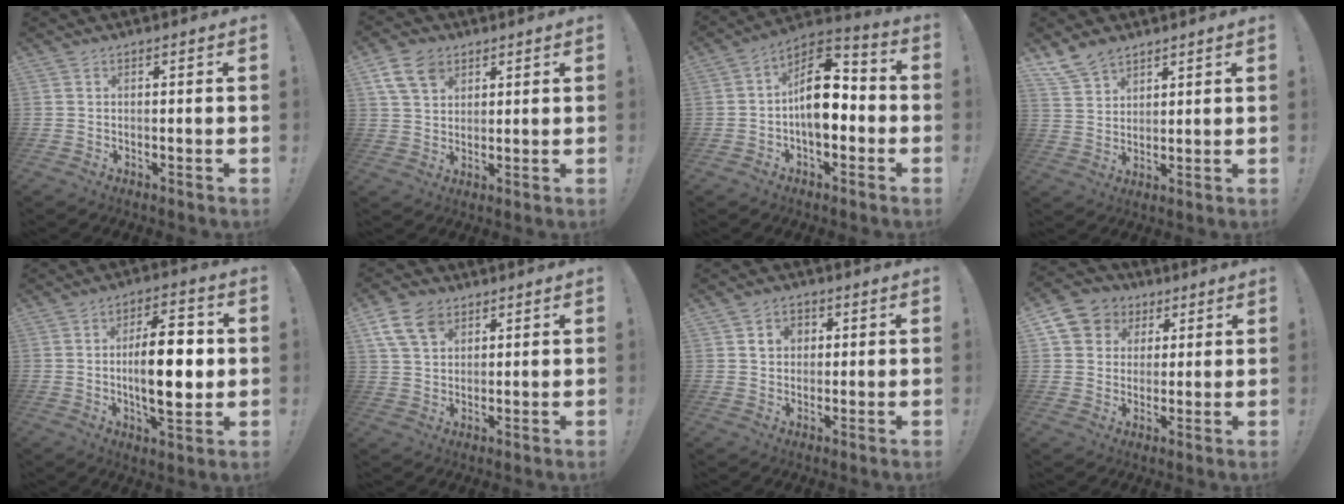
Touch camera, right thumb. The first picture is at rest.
{"total": 9.2, "force": [5.0, 6.2, 4.6], "torque": [-0.084, -0.011, 0.100]}
{"total": 14.0, "force": [-1.0, 8.2, 11.3], "torque": [-0.182, 0.015, -0.016]}
{"total": 7.9, "force": [6.2, 4.2, 2.3], "torque": [-0.046, -0.035, 0.124]}
{"total": 16.0, "force": [-0.2, 6.5, 14.6], "torque": [-0.243, 0.001, -0.015]}
{"total": 10.2, "force": [5.5, 6.8, 5.2], "torque": [-0.103, -0.017, 0.108]}
{"total": 5.5, "force": [1.9, 4.7, 2.2], "torque": [-0.026, -0.003, 0.031]}
{"total": 9.7, "force": [3.6, 8.5, 3.0], "torque": [-0.044, -0.016, 0.075]}